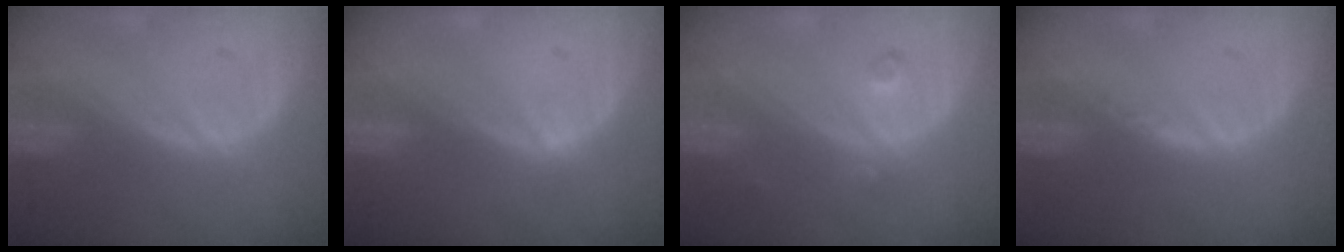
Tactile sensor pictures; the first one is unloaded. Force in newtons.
{"total": 0.6, "press": 0.4, "slide": 0.5}
{"total": 2.5, "press": 2.1, "slide": 1.3}
{"total": 0.8, "press": 0.6, "slide": 0.4}